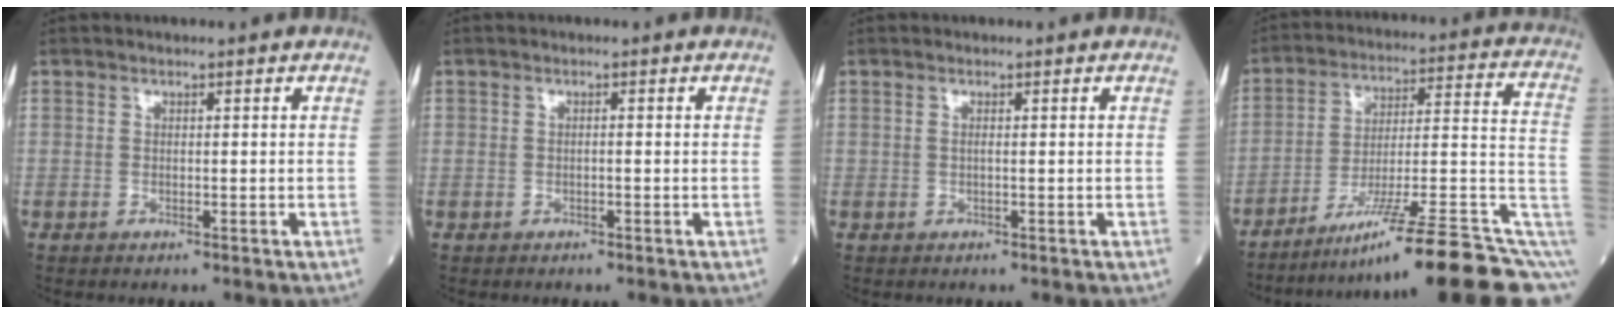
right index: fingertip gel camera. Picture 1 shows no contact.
{"total": 0.6, "force": [-0.2, 0.2, 0.6], "torque": [-0.013, 0.007, -0.001]}
{"total": 0.6, "force": [0.0, 0.0, 0.6], "torque": [-0.014, 0.000, -0.001]}
{"total": 21.5, "force": [-12.2, 1.7, 17.7], "torque": [-0.178, 0.023, -0.187]}